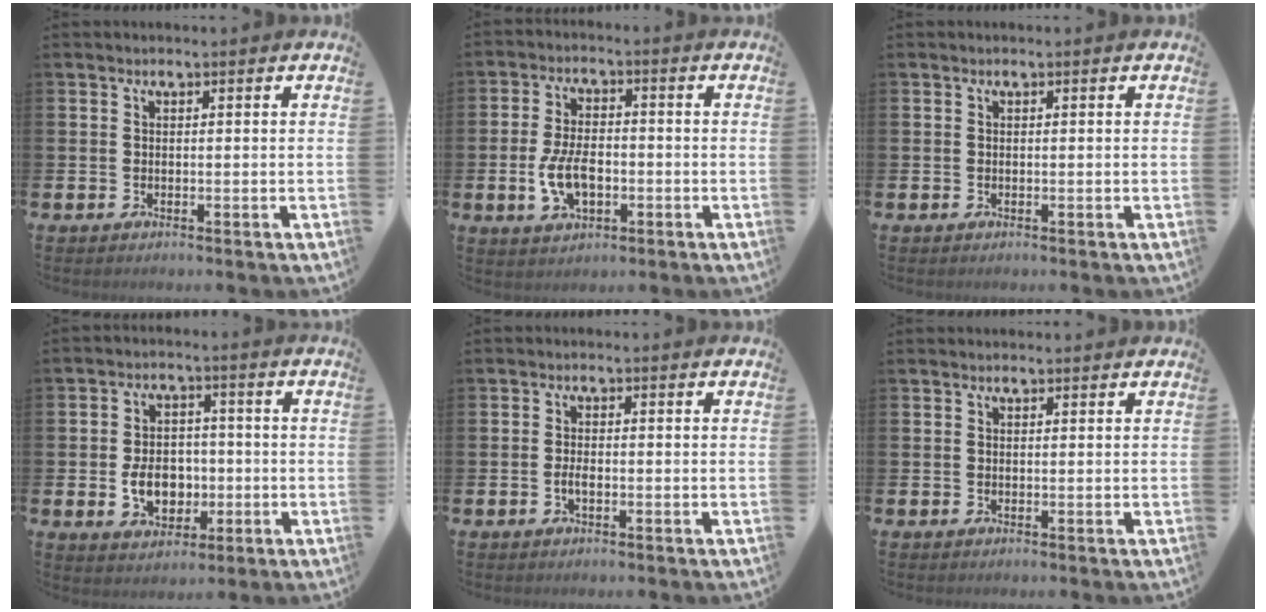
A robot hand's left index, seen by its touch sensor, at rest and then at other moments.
{"total": 6.0, "force": [-1.4, 3.3, 4.8], "torque": [-0.095, 0.003, -0.026]}
{"total": 0.0}
{"total": 6.1, "force": [-1.2, 4.7, 3.8], "torque": [-0.055, 0.005, -0.026]}
{"total": 1.5, "force": [-0.4, 0.7, 1.2], "torque": [-0.020, -0.001, -0.009]}
{"total": 0.5, "force": [0.5, 0.1, 0.1], "torque": [0.008, -0.004, 0.007]}